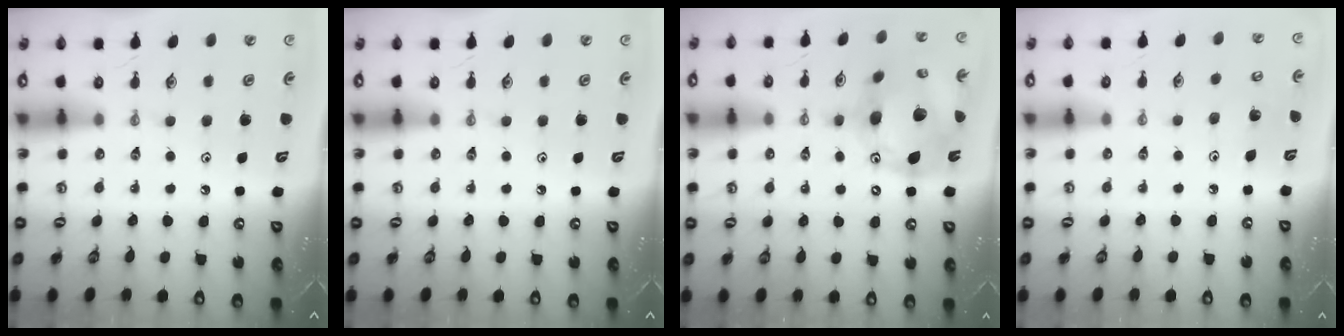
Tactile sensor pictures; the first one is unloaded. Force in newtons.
{"total": 0.0}
{"total": 20.4, "press": 20.2, "slide": 3.3}
{"total": 4.4, "press": 4.4, "slide": 0.3}